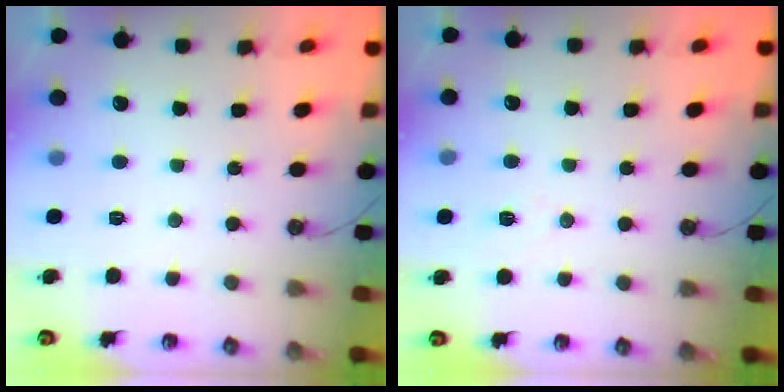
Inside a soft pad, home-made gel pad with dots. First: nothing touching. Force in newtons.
{"total": 7.9, "press": 6.5, "slide": 4.4}